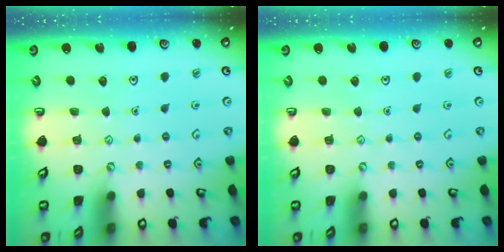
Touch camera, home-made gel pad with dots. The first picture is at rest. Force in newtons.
{"total": 0.0}